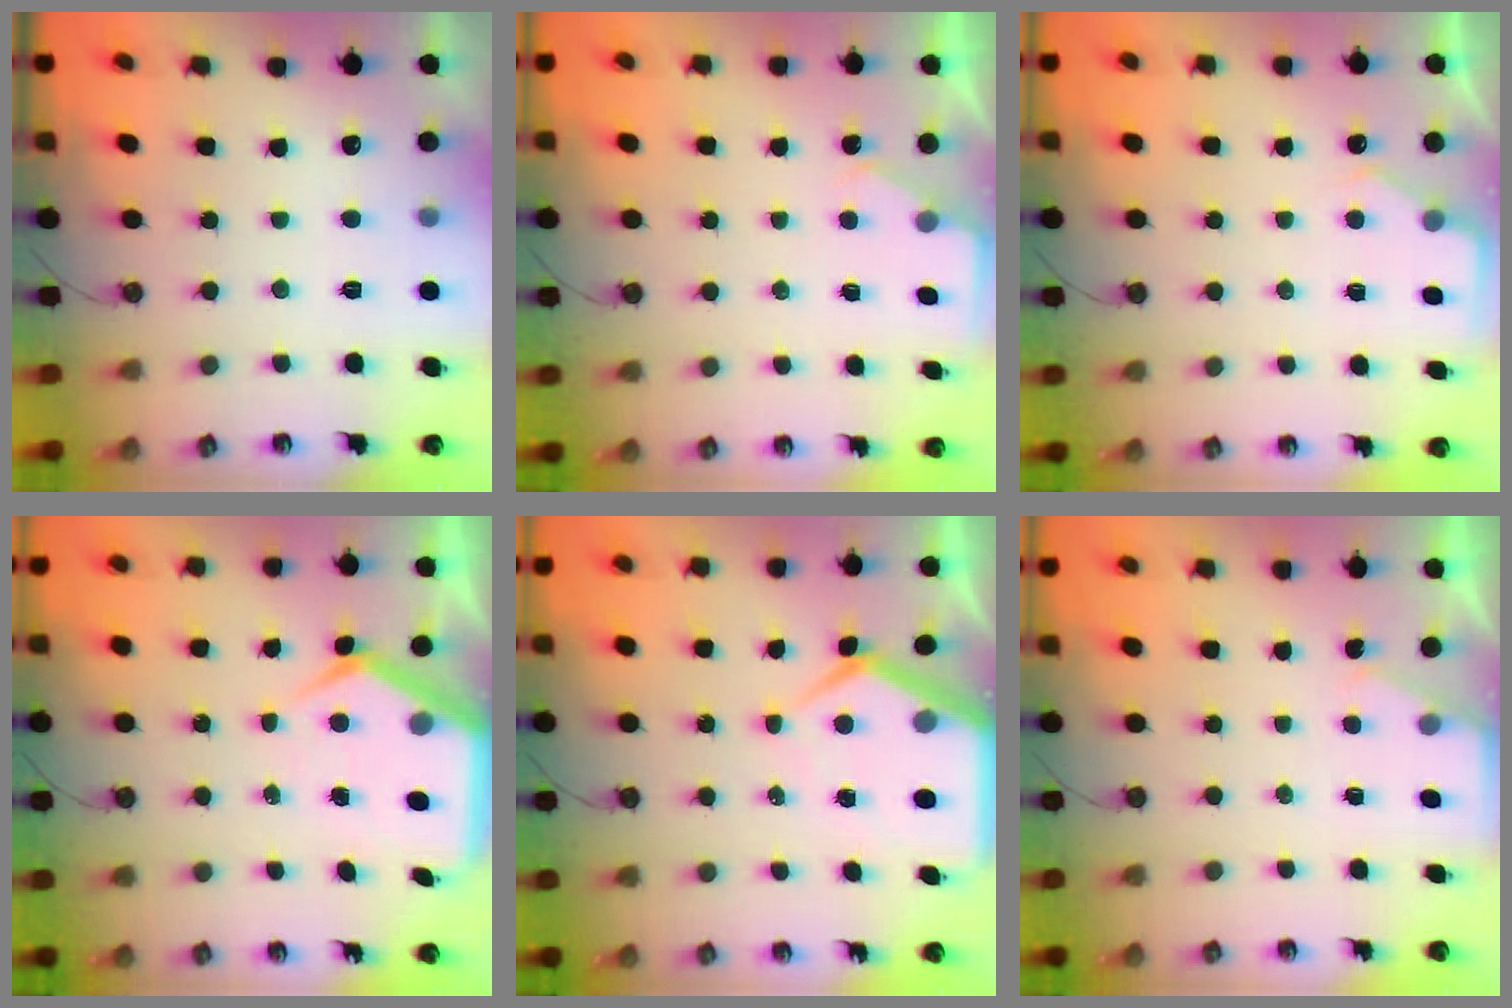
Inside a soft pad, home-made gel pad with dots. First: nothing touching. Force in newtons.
{"total": 1.8, "press": 1.7, "slide": 0.3}
{"total": 3.9, "press": 3.9, "slide": 0.5}
{"total": 8.6, "press": 8.5, "slide": 0.9}
{"total": 9.7, "press": 9.7, "slide": 0.9}
{"total": 2.0, "press": 2.0, "slide": 0.3}